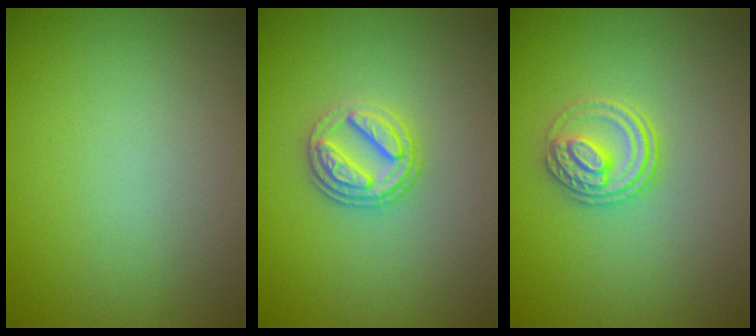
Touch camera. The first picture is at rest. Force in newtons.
{"total": 3.1, "press": 2.7, "slide": 1.5}
{"total": 3.0, "press": 2.6, "slide": 1.5}